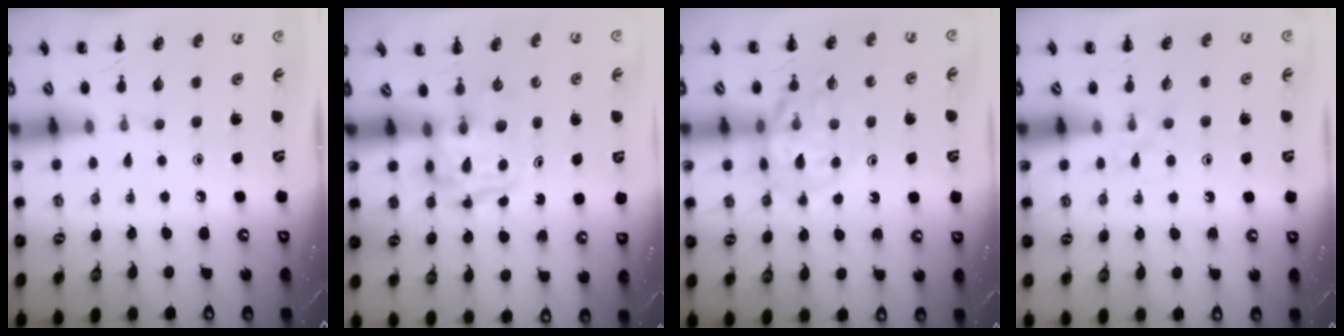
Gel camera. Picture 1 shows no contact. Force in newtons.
{"total": 3.3, "press": 3.3, "slide": 0.2}
{"total": 12.3, "press": 12.0, "slide": 2.9}
{"total": 5.8, "press": 5.6, "slide": 1.6}